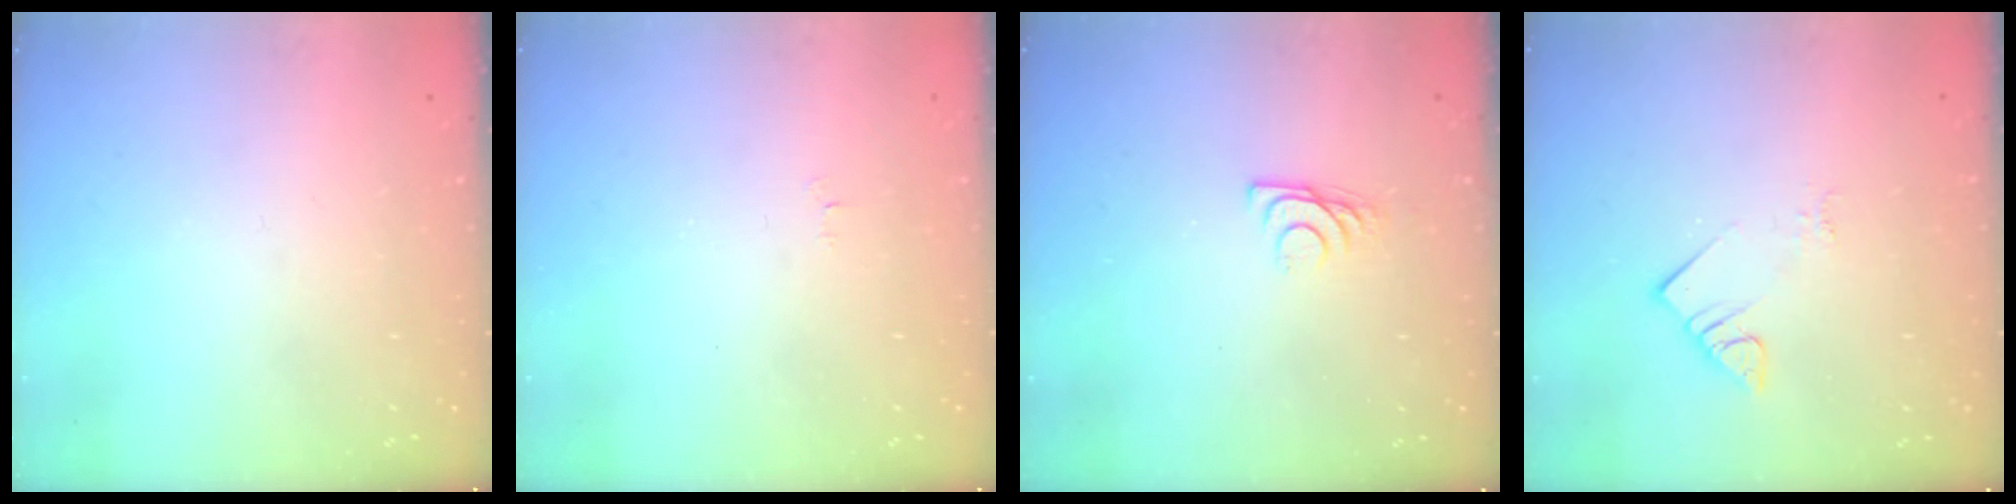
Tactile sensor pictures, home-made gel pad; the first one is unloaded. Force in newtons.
{"total": 2.5, "press": 2.5, "slide": 0.3}
{"total": 6.8, "press": 6.8, "slide": 0.6}
{"total": 4.7, "press": 4.7, "slide": 0.4}